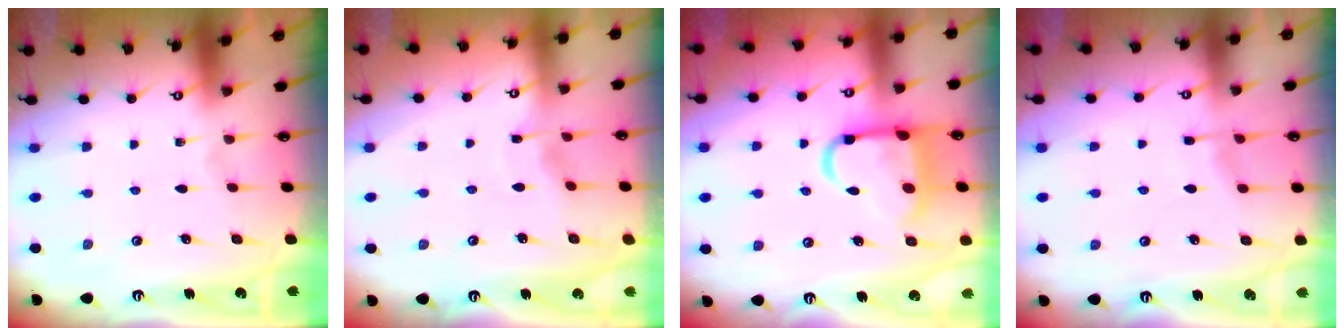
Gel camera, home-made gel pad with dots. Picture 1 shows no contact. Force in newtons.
{"total": 3.0, "press": 2.9, "slide": 0.4}
{"total": 12.6, "press": 12.5, "slide": 1.5}
{"total": 4.1, "press": 4.1, "slide": 0.4}